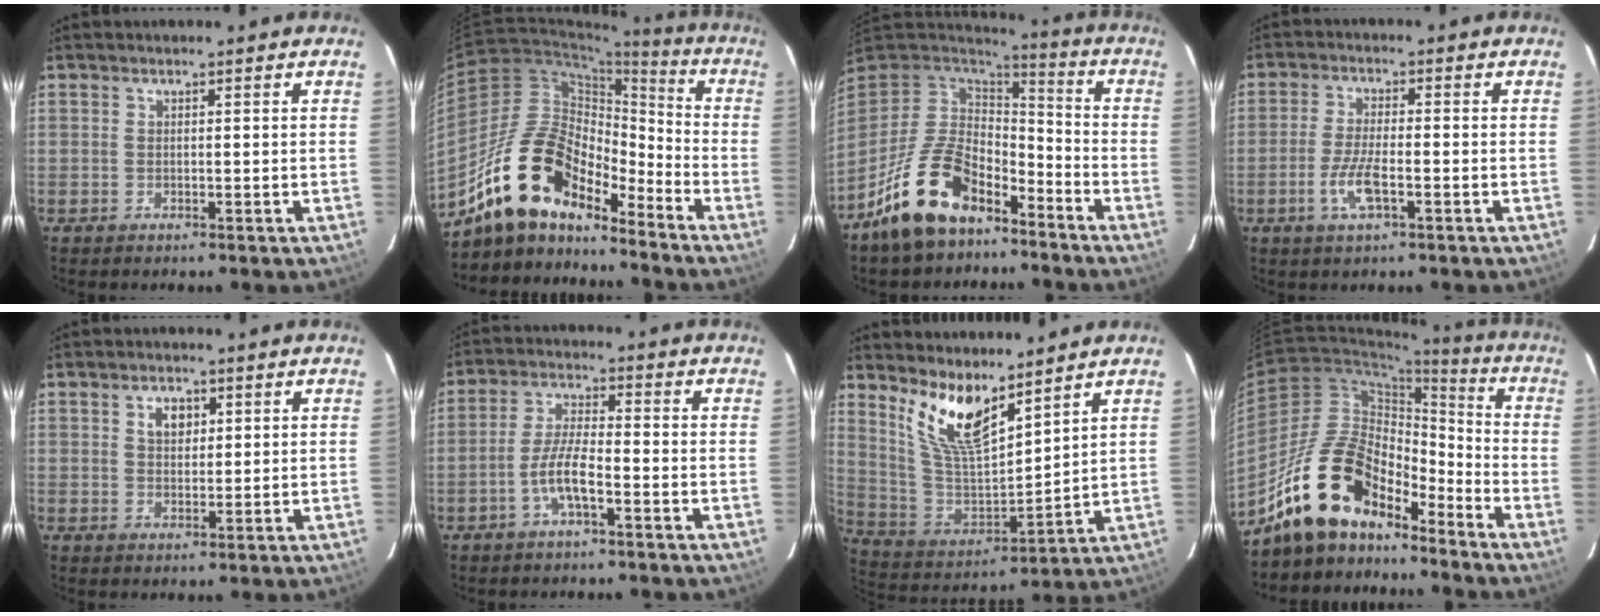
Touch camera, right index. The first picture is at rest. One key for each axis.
{"total": 17.1, "fx": -13.6, "fy": 6.7, "fz": 8.0, "tx": -0.147, "ty": 0.011, "tz": -0.253}
{"total": 16.6, "fx": -10.6, "fy": 8.7, "fz": 9.3, "tx": -0.195, "ty": 0.003, "tz": -0.176}
{"total": 5.8, "fx": -2.4, "fy": 1.4, "fz": 5.1, "tx": -0.109, "ty": -0.003, "tz": -0.048}
{"total": 3.6, "fx": 1.4, "fy": 2.5, "fz": 2.1, "tx": -0.032, "ty": 0.008, "tz": 0.025}
{"total": 6.0, "fx": -3.0, "fy": 1.1, "fz": 5.0, "tx": -0.109, "ty": 0.007, "tz": -0.055}
{"total": 13.1, "fx": 9.3, "fy": 4.0, "fz": 8.3, "tx": -0.164, "ty": -0.012, "tz": 0.193}
{"total": 17.2, "fx": -13.5, "fy": 7.3, "fz": 7.6, "tx": -0.144, "ty": 0.019, "tz": -0.241}